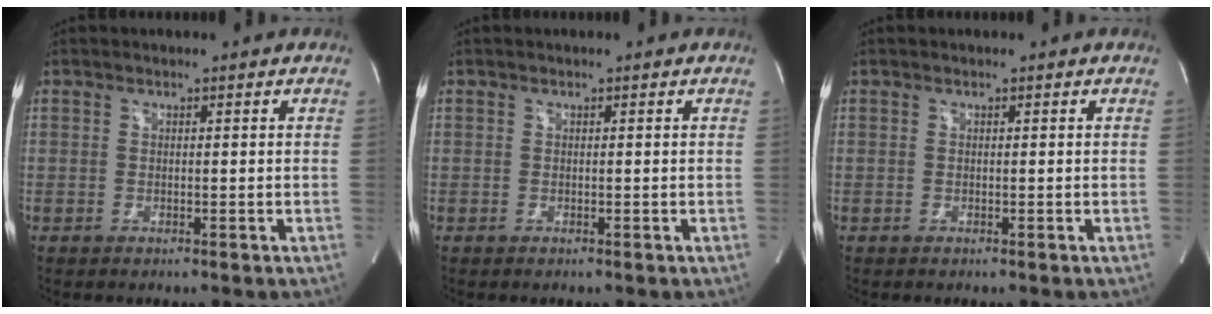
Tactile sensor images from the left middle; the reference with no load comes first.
{"total": 0.0}
{"total": 0.0}